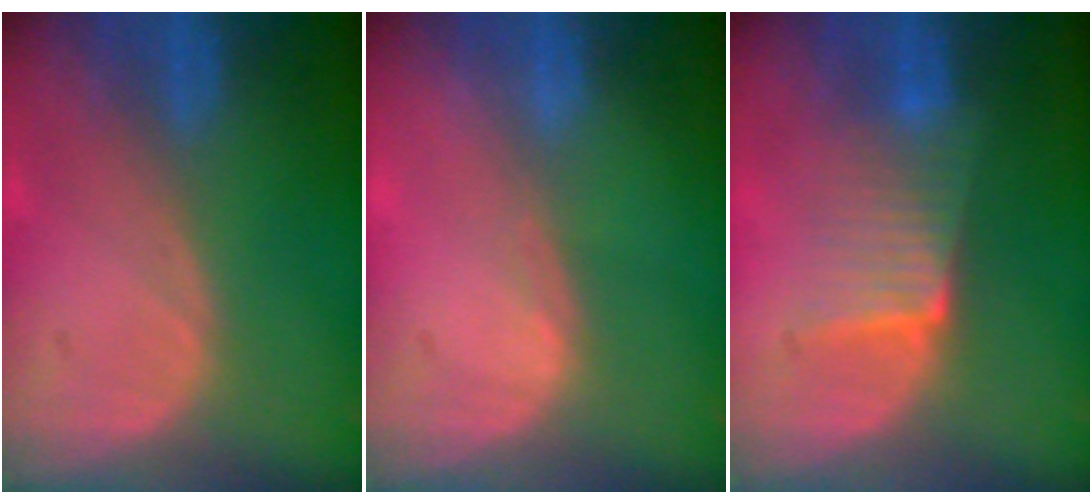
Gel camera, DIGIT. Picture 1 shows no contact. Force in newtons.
{"total": 0.6, "press": 0.5, "slide": 0.4}
{"total": 6.5, "press": 5.7, "slide": 3.0}